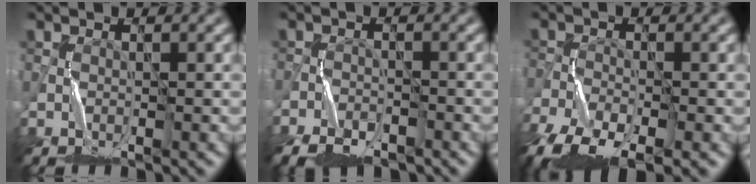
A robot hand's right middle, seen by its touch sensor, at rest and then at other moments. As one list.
[{"total": 5.2, "force": [-4.2, 2.3, 2.0], "torque": [-0.030, -0.007, -0.072]}, {"total": 9.1, "force": [-6.6, 3.2, 5.4], "torque": [-0.113, -0.040, -0.122]}]